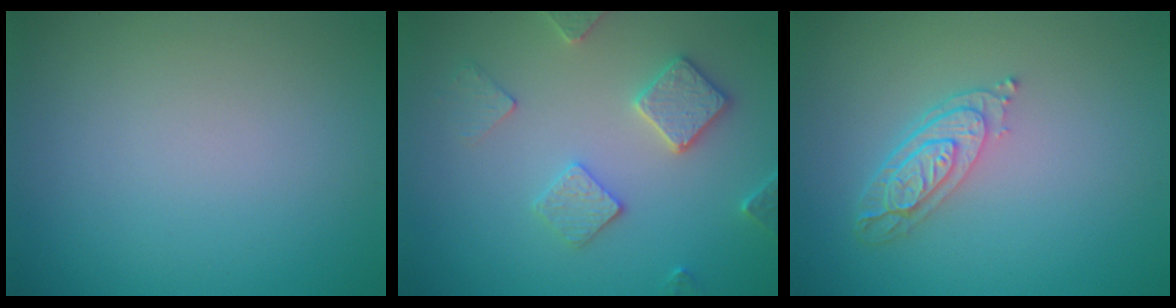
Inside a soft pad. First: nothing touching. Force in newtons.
{"total": 3.2, "press": 3.2, "slide": 0.1}
{"total": 3.8, "press": 2.9, "slide": 2.4}